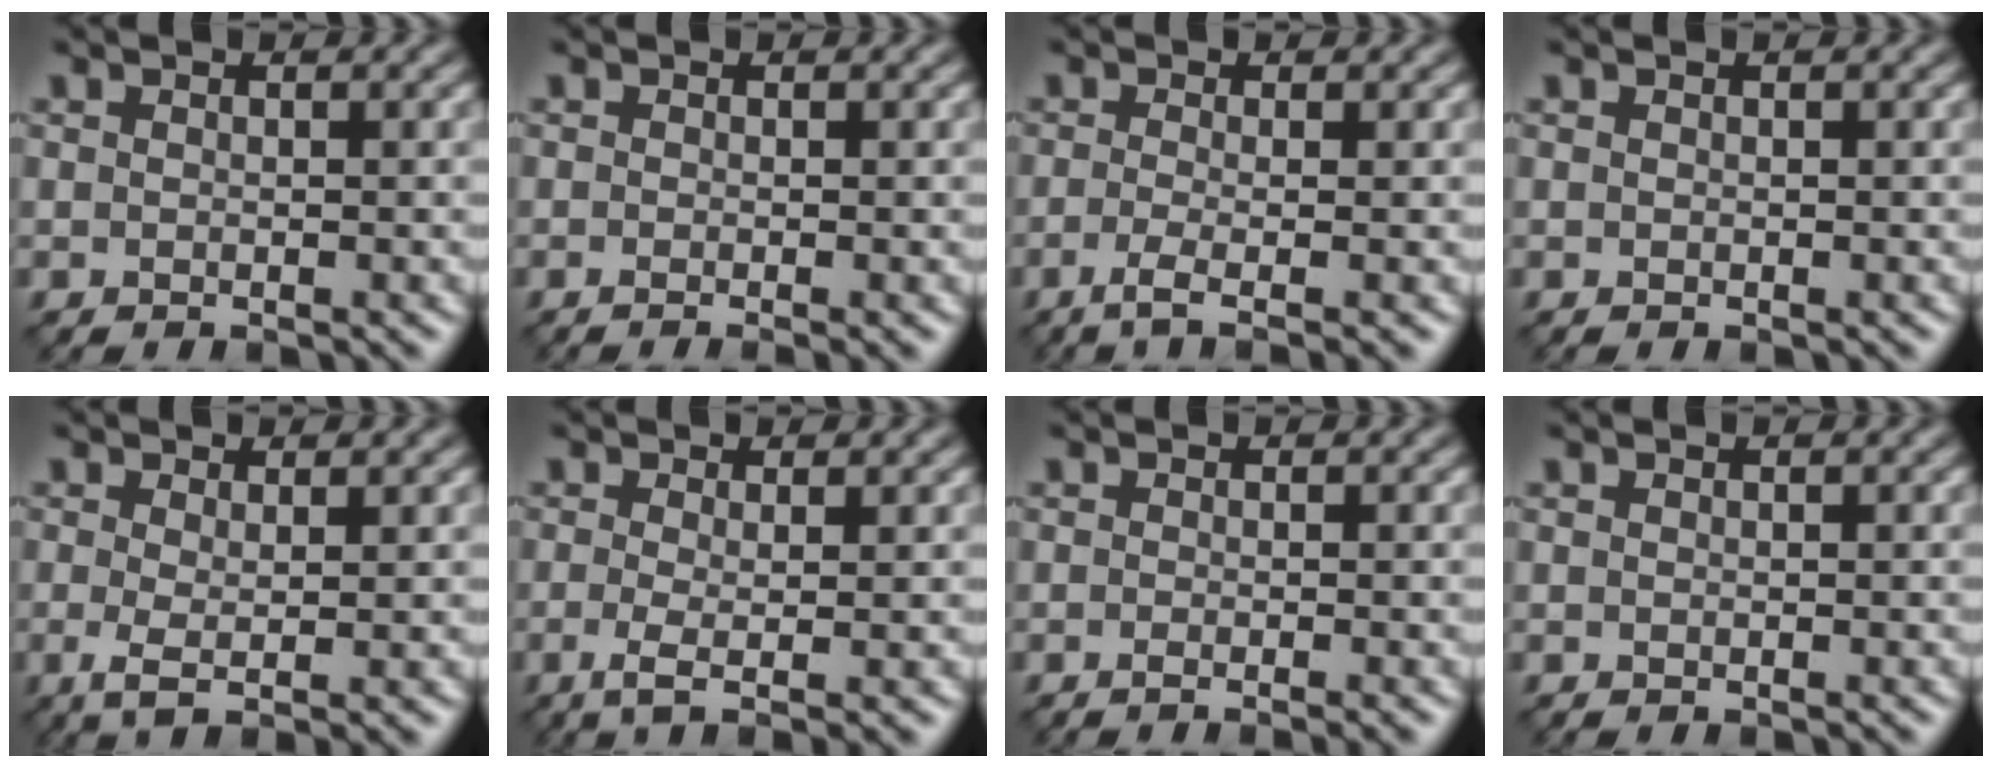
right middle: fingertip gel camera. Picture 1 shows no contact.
{"total": 1.4, "force": [-0.4, 0.4, 1.2], "torque": [-0.013, -0.010, -0.010]}
{"total": 3.1, "force": [-1.1, 0.9, 2.8], "torque": [-0.046, -0.009, -0.029]}
{"total": 0.0}
{"total": 2.3, "force": [0.0, 0.4, 2.3], "torque": [-0.046, -0.007, -0.001]}
{"total": 2.9, "force": [-0.4, 0.7, 2.8], "torque": [-0.053, -0.009, -0.010]}
{"total": 1.4, "force": [-0.5, 0.4, 1.3], "torque": [-0.012, -0.007, -0.013]}
{"total": 0.0}